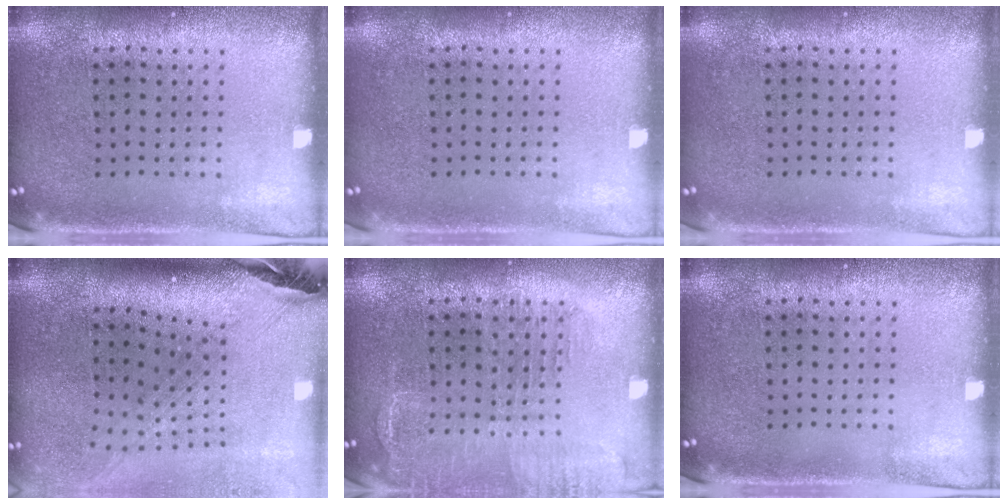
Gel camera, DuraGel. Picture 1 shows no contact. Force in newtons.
{"total": 0.0}
{"total": 0.0}
{"total": 2.7, "press": 1.9, "slide": 1.9}
{"total": 1.6, "press": 1.5, "slide": 0.5}
{"total": 0.0}